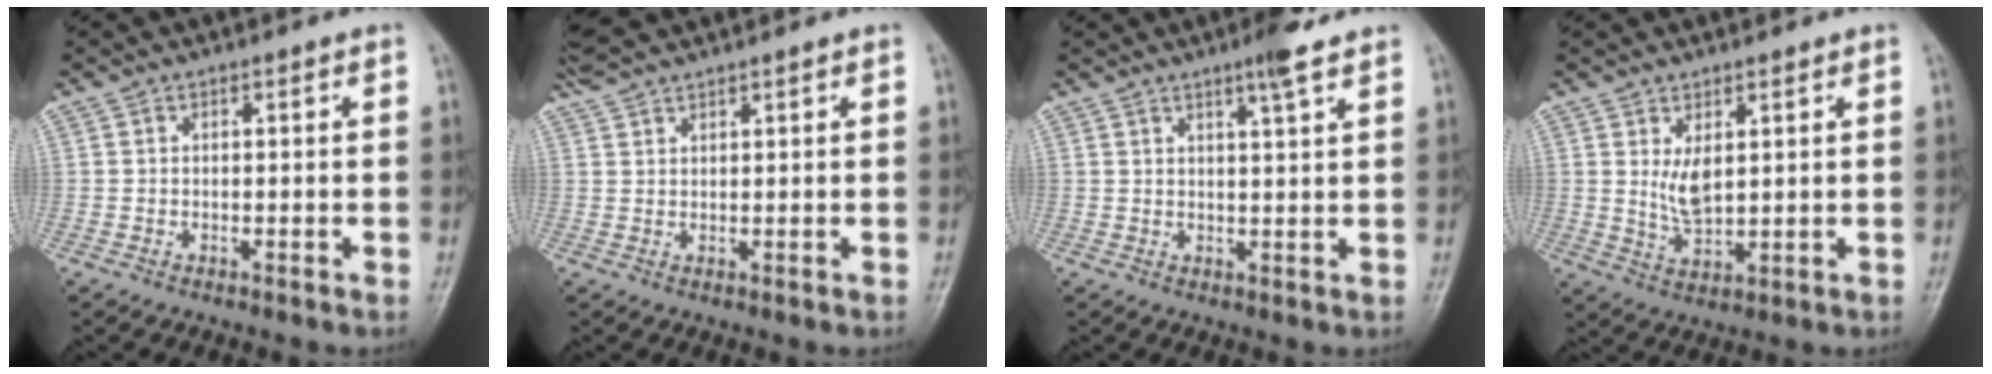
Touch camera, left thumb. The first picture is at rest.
{"total": 5.0, "force": [4.6, 0.2, 1.9], "torque": [-0.040, 0.022, 0.094]}
{"total": 4.1, "force": [2.9, 0.3, 2.9], "torque": [-0.045, -0.016, 0.045]}
{"total": 4.9, "force": [1.8, 2.4, 3.8], "torque": [-0.064, -0.022, 0.043]}